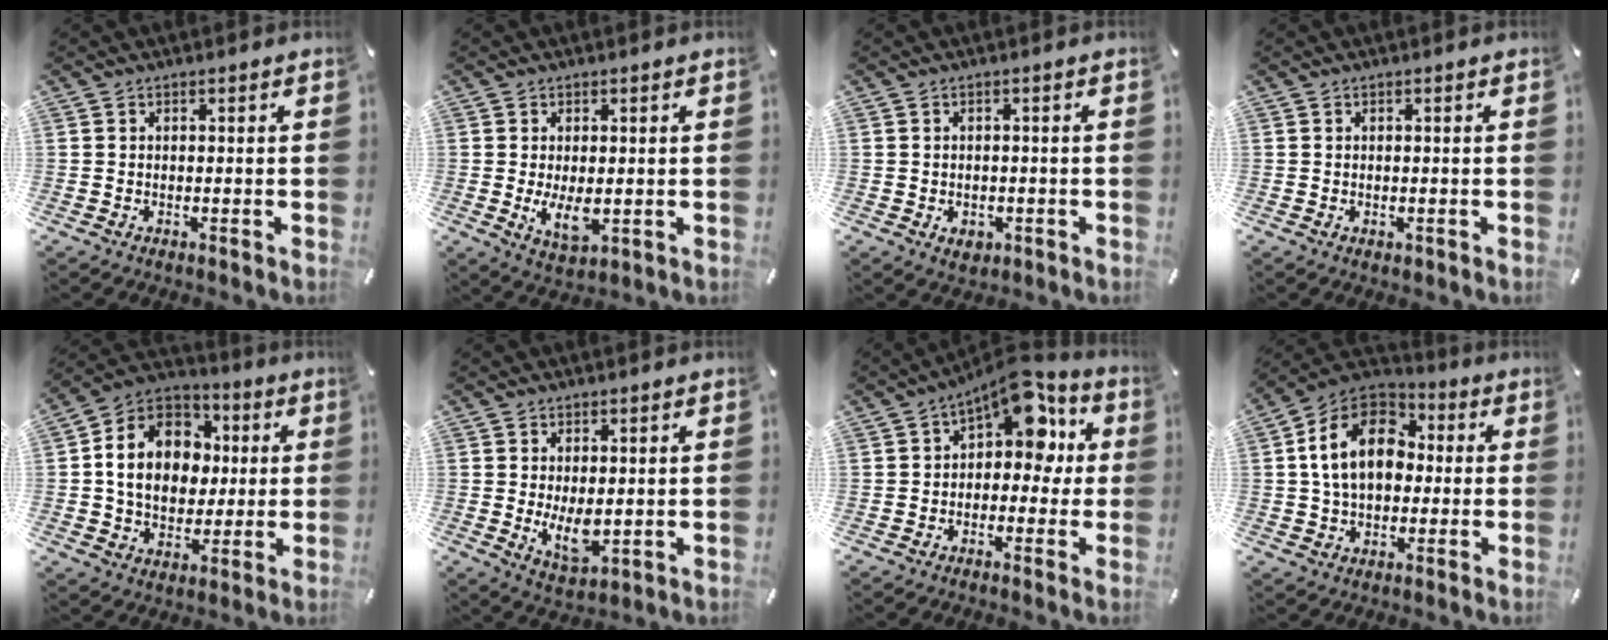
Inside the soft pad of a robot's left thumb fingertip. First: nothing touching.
{"total": 6.4, "force": [-0.5, 3.3, 5.5], "torque": [-0.113, -0.014, -0.014]}
{"total": 2.8, "force": [-1.0, 2.2, 1.3], "torque": [-0.021, 0.004, -0.018]}
{"total": 0.6, "force": [0.0, 0.5, 0.3], "torque": [-0.006, 0.001, 0.000]}
{"total": 14.5, "force": [1.1, 12.4, 7.5], "torque": [-0.146, 0.007, 0.024]}
{"total": 7.0, "force": [0.2, 3.8, 5.9], "torque": [-0.114, -0.011, 0.003]}
{"total": 12.1, "force": [6.2, 6.8, 7.9], "torque": [-0.111, -0.038, 0.107]}
{"total": 15.7, "force": [1.8, 11.6, 10.5], "torque": [-0.214, 0.013, 0.028]}